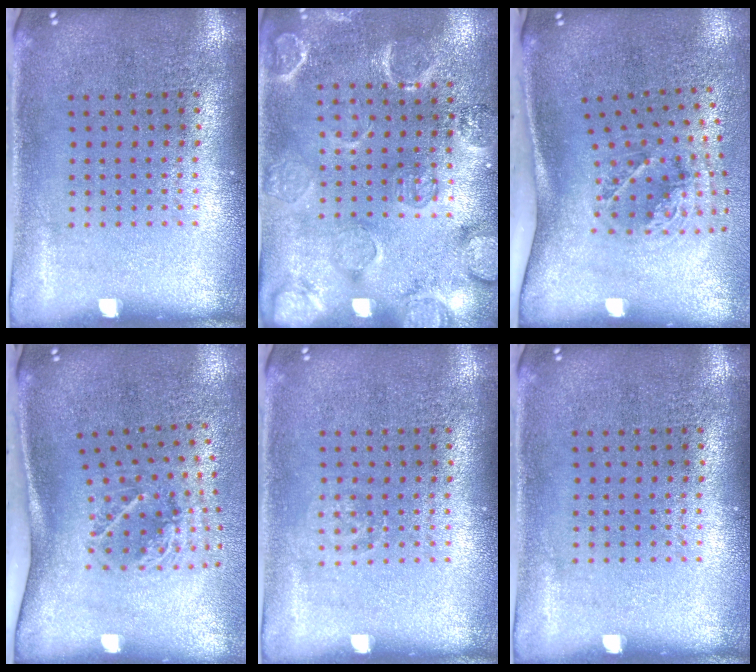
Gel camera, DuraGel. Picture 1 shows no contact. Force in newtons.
{"total": 2.5, "press": 2.2, "slide": 1.1}
{"total": 2.0, "press": 1.3, "slide": 1.5}
{"total": 2.1, "press": 1.3, "slide": 1.7}
{"total": 0.8, "press": 0.7, "slide": 0.1}
{"total": 0.0}